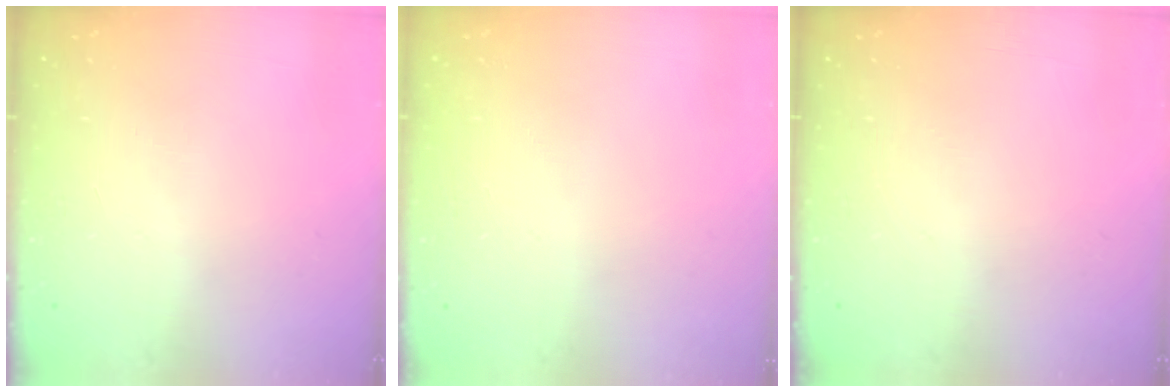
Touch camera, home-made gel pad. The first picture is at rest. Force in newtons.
{"total": 0.0}
{"total": 0.0}